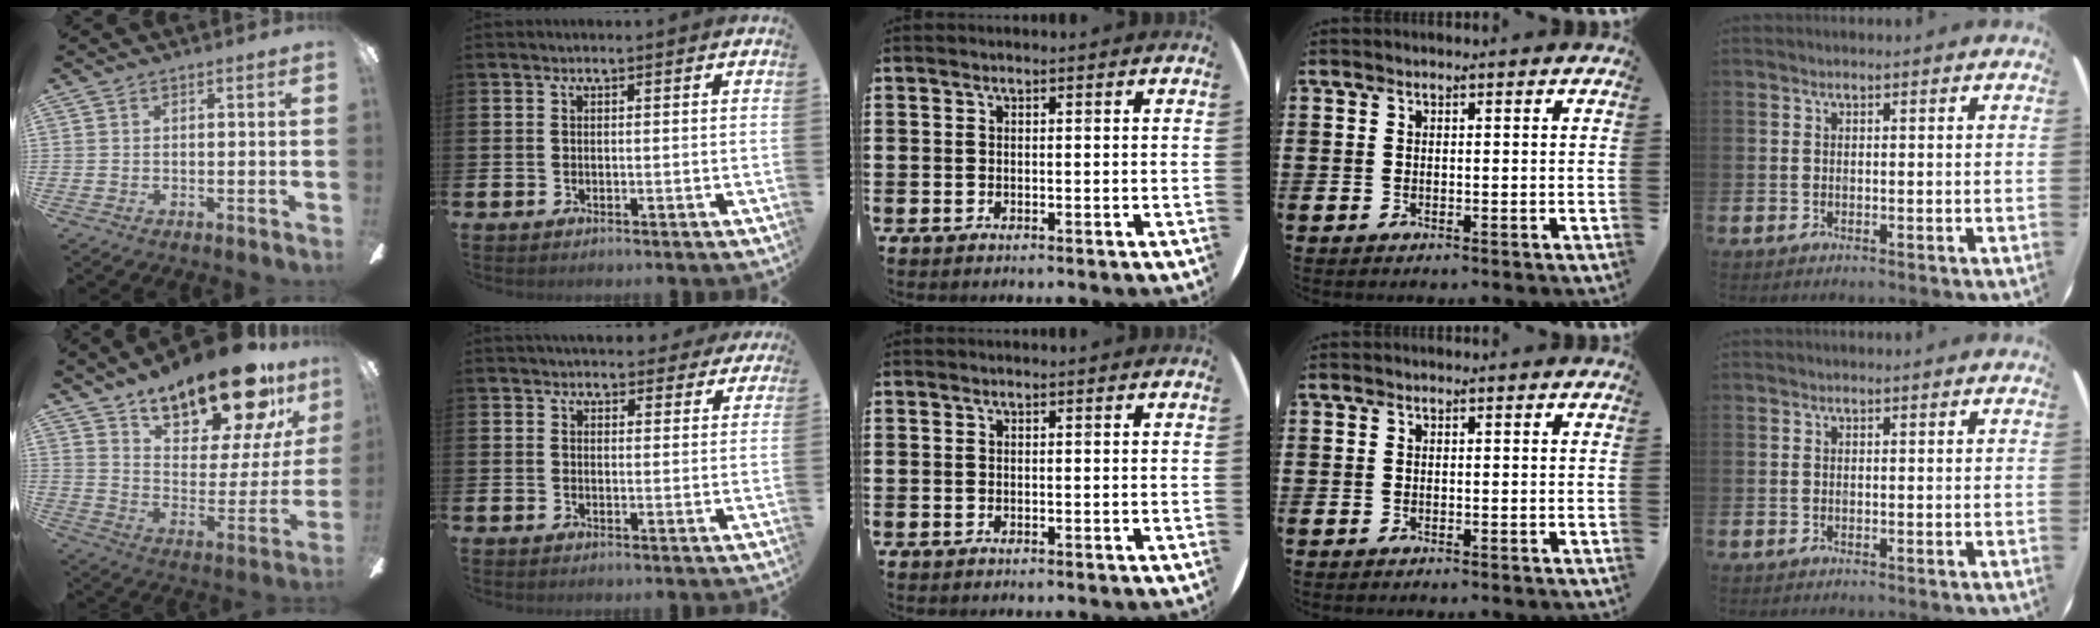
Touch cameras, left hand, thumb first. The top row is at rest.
{"thumb": {"total": 21.0, "force": [16.8, 6.9, 10.6], "torque": [-0.173, -0.112, 0.286]}, "index": {"total": 3.9, "force": [3.5, 1.5, 0.6], "torque": [-0.003, -0.015, 0.061]}}